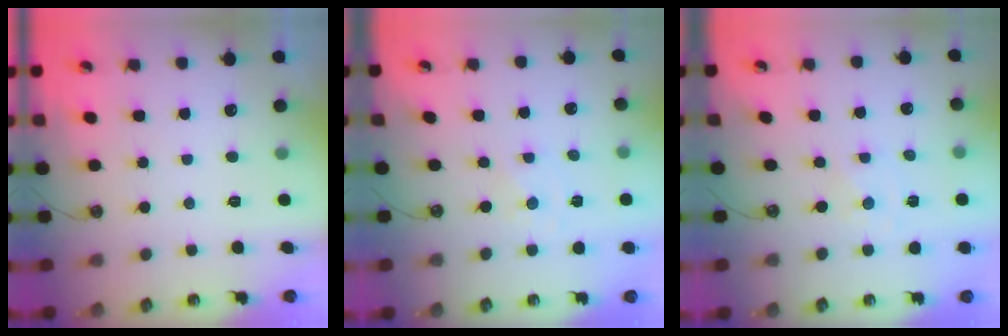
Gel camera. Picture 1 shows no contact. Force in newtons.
{"total": 0.0}
{"total": 0.0}